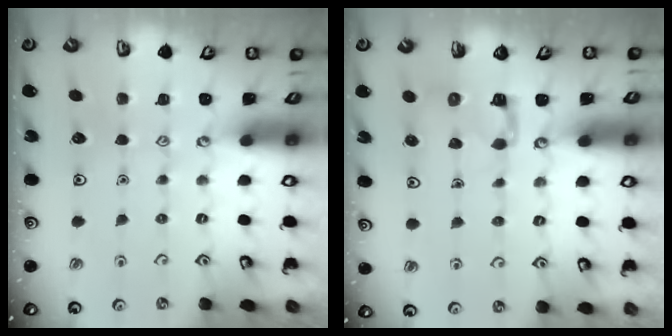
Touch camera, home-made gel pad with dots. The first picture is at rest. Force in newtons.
{"total": 2.8, "press": 2.8, "slide": 0.2}